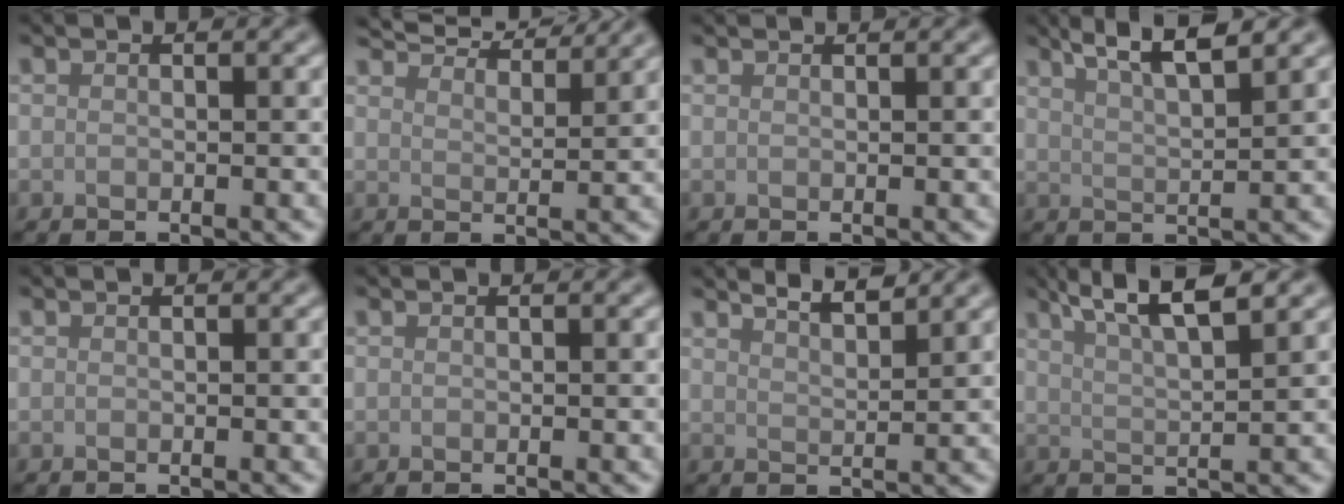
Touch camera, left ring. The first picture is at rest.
{"total": 6.8, "force": [6.3, 1.1, 2.3], "torque": [-0.041, 0.017, 0.080]}
{"total": 1.0, "force": [1.0, 0.0, 0.2], "torque": [-0.008, -0.002, 0.010]}
{"total": 5.2, "force": [3.7, 1.0, 3.5], "torque": [-0.047, 0.023, 0.045]}
{"total": 0.0}
{"total": 0.0}
{"total": 3.9, "force": [3.4, 0.9, 1.9], "torque": [-0.006, 0.014, 0.032]}
{"total": 5.6, "force": [3.6, 1.1, 4.1], "torque": [-0.062, 0.023, 0.052]}